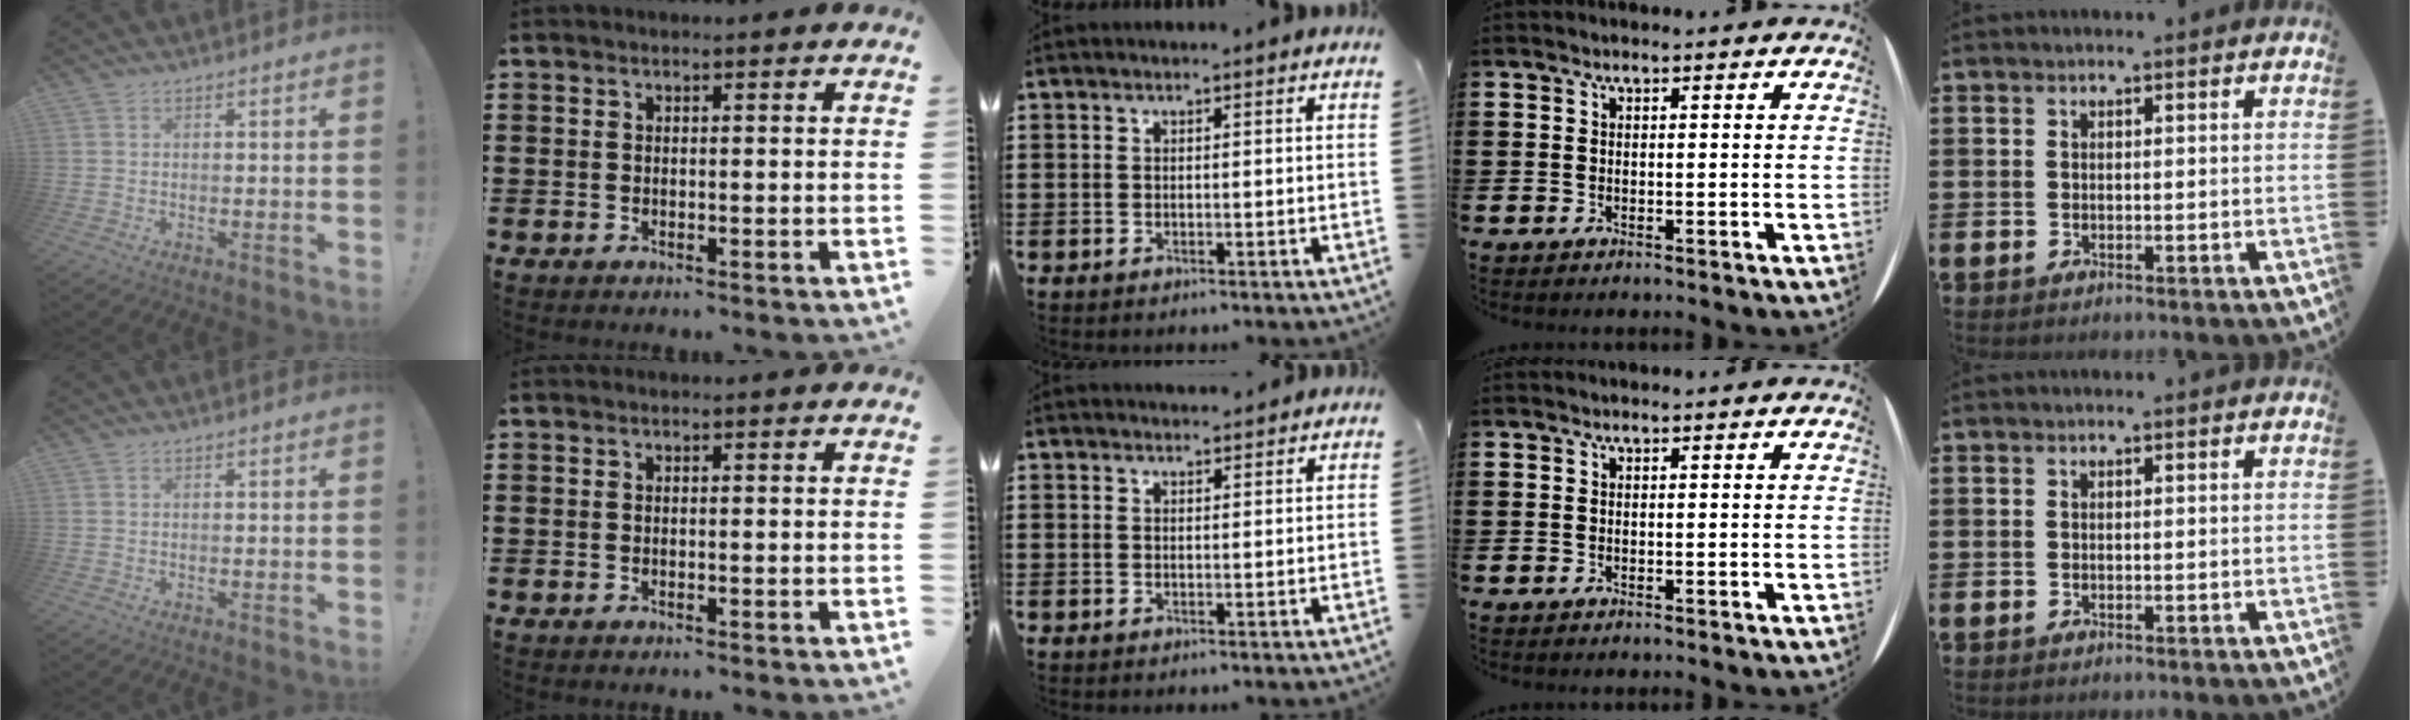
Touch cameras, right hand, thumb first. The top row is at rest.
{"middle": {"total": 1.2, "force": [1.1, 0.2, -0.1], "torque": [0.006, -0.004, 0.020]}}